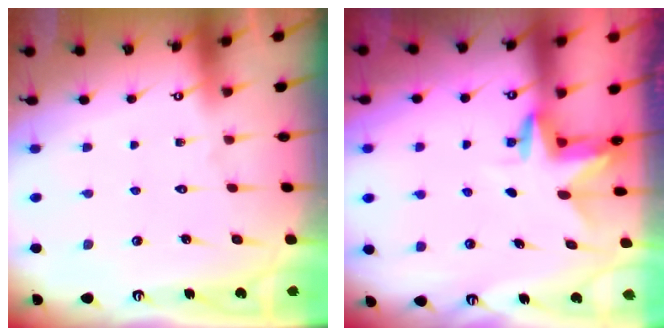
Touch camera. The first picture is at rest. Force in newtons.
{"total": 3.0, "press": 3.0, "slide": 0.2}